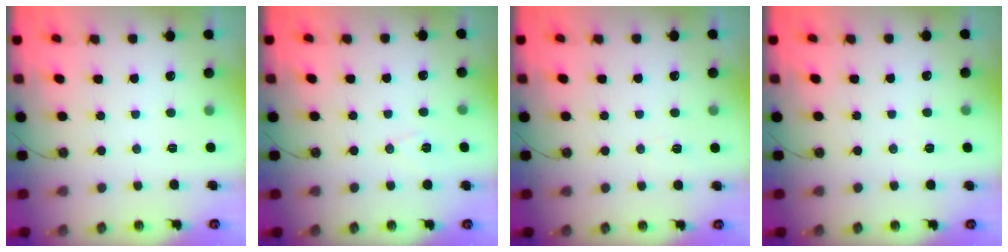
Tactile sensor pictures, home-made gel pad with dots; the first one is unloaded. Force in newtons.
{"total": 6.6, "press": 5.2, "slide": 4.1}
{"total": 5.0, "press": 4.8, "slide": 1.4}
{"total": 4.3, "press": 0.8, "slide": 4.3}